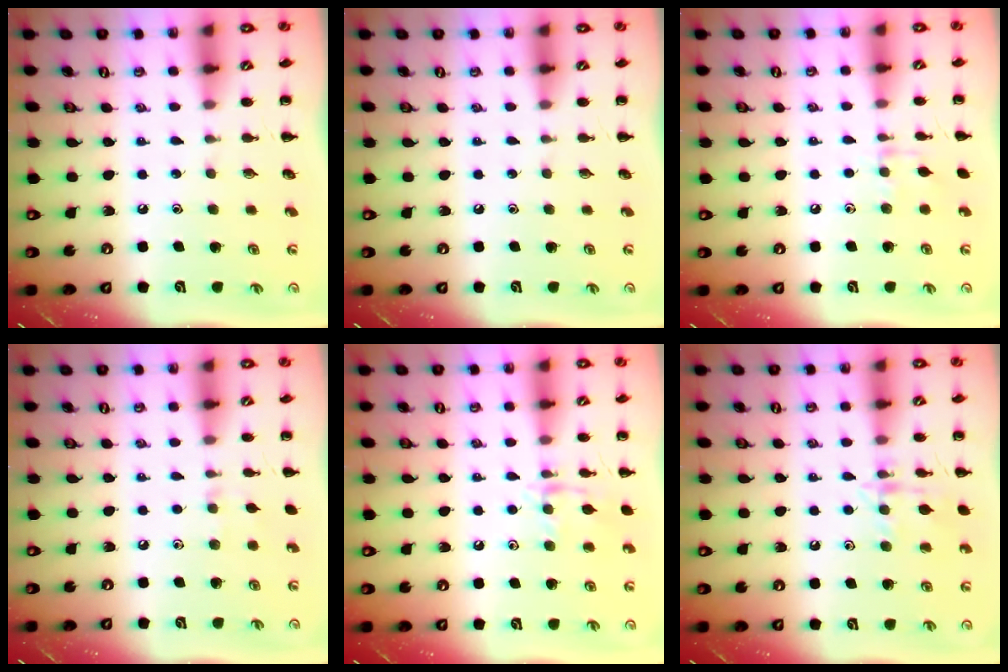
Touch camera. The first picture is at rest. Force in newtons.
{"total": 0.0}
{"total": 6.3, "press": 6.1, "slide": 1.6}
{"total": 3.5, "press": 3.3, "slide": 1.2}
{"total": 10.3, "press": 10.3, "slide": 0.9}
{"total": 11.7, "press": 11.7, "slide": 0.8}